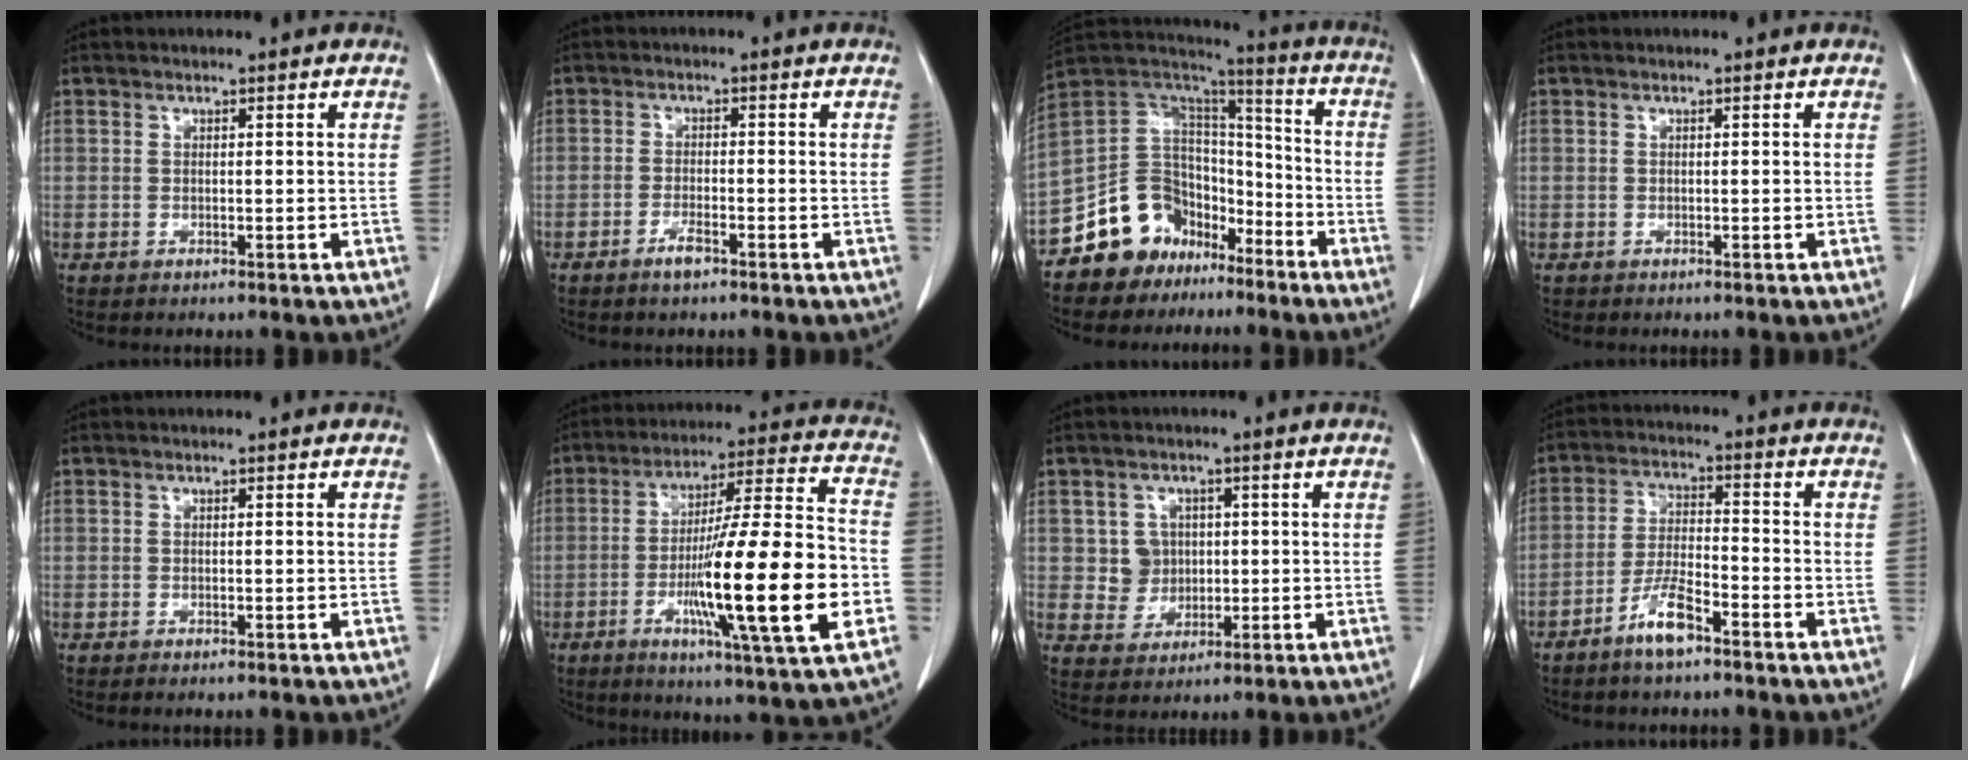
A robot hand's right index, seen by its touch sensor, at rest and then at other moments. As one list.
[{"total": 2.5, "force": [-1.7, 0.5, 1.7], "torque": [-0.030, 0.000, -0.030]}, {"total": 13.3, "force": [-8.7, 9.6, 3.0], "torque": [-0.051, 0.096, -0.148]}, {"total": 0.0}, {"total": 0.5, "force": [-0.3, 0.0, 0.4], "torque": [-0.010, -0.002, -0.005]}, {"total": 22.4, "force": [-5.5, 0.8, 21.7], "torque": [-0.338, -0.010, -0.088]}, {"total": 4.5, "force": [0.8, 4.3, 0.9], "torque": [-0.010, 0.011, 0.018]}, {"total": 6.4, "force": [-4.4, 1.2, 4.5], "torque": [-0.093, -0.002, -0.083]}]